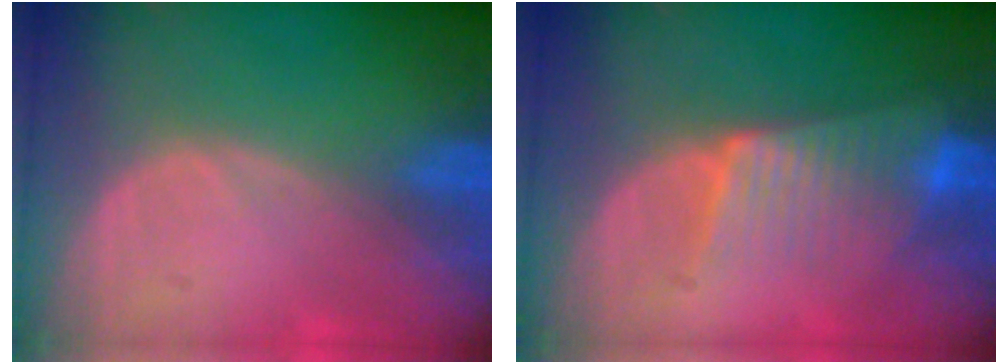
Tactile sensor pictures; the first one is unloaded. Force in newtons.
{"total": 6.7, "press": 6.2, "slide": 2.5}